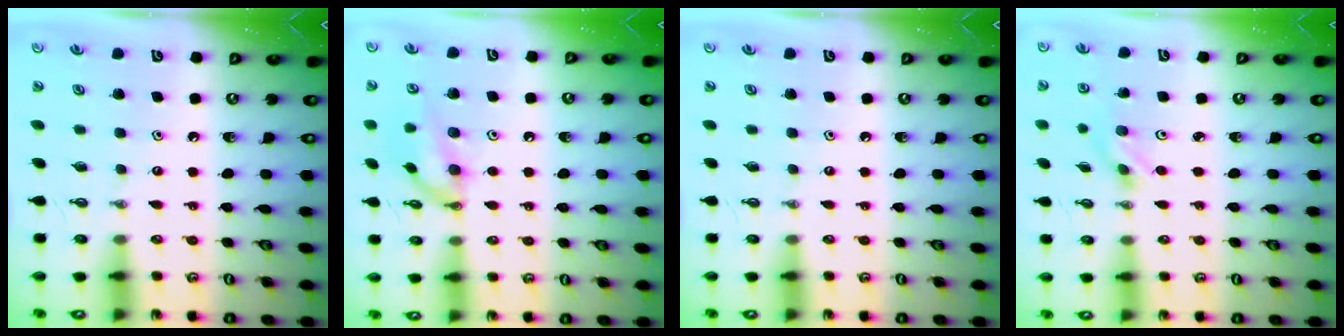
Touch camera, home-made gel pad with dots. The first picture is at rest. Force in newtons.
{"total": 12.3, "press": 12.3, "slide": 0.5}
{"total": 0.0}
{"total": 2.3, "press": 2.1, "slide": 0.8}